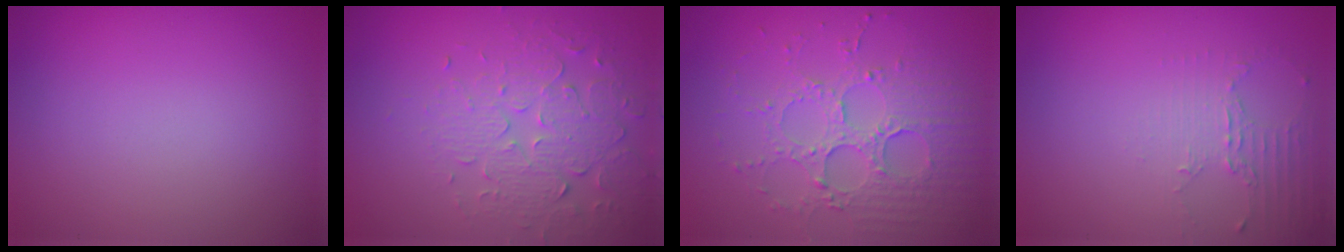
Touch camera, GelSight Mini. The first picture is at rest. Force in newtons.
{"total": 4.1, "press": 3.5, "slide": 2.2}
{"total": 3.9, "press": 3.6, "slide": 1.4}
{"total": 2.0, "press": 1.5, "slide": 1.4}